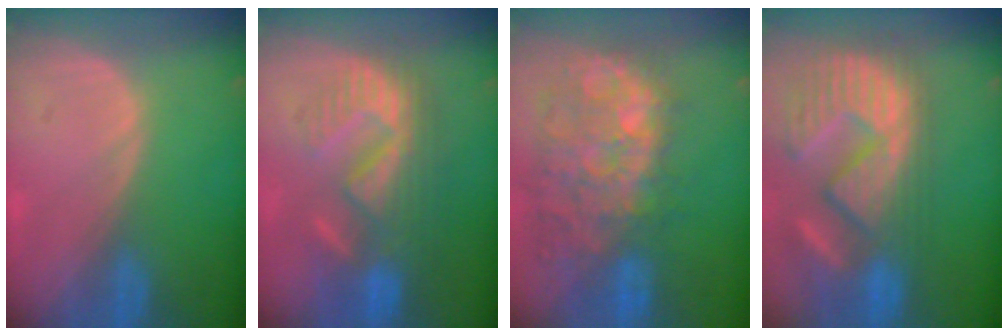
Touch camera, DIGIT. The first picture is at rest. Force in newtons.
{"total": 10.1, "press": 9.4, "slide": 3.5}
{"total": 12.5, "press": 11.3, "slide": 5.4}
{"total": 14.0, "press": 12.1, "slide": 7.1}